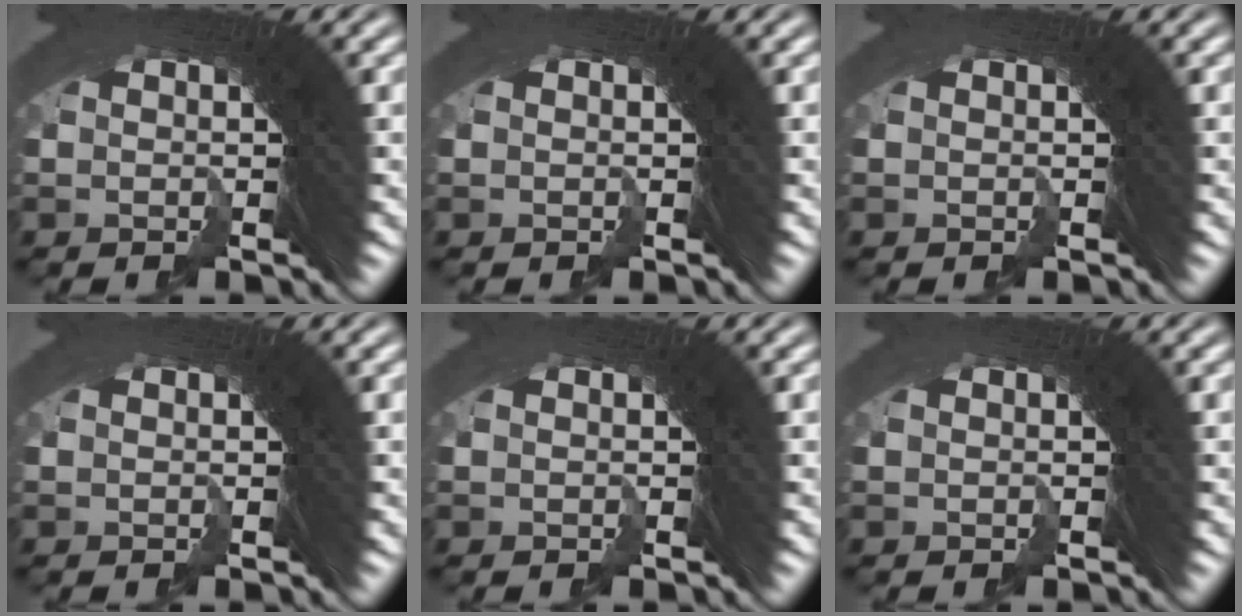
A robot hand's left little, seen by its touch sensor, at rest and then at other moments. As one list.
[{"total": 0.0}, {"total": 0.0}, {"total": 0.0}, {"total": 0.0}, {"total": 0.0}]